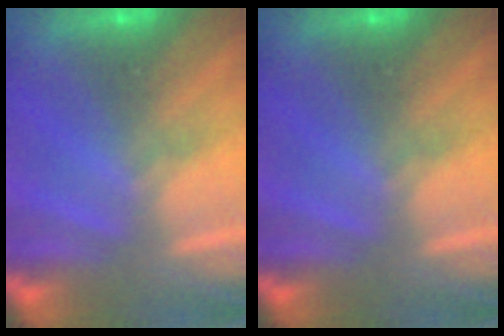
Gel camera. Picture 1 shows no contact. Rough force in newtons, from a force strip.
{"total": 0.0}